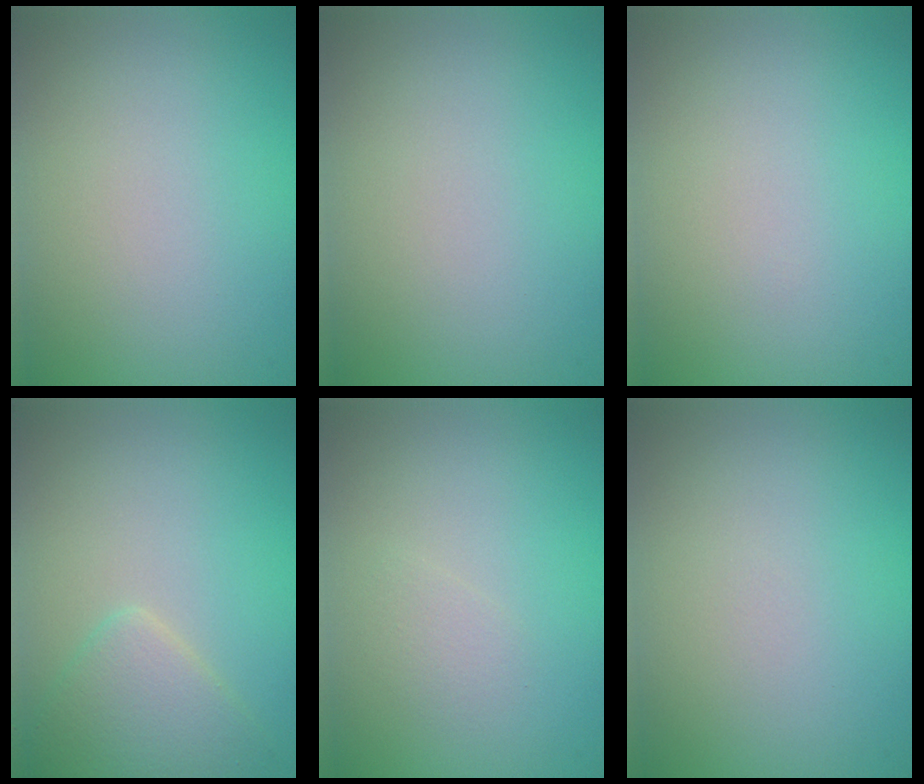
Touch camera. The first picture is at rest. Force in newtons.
{"total": 0.0}
{"total": 0.0}
{"total": 3.4, "press": 3.4, "slide": 0.1}
{"total": 0.9, "press": 0.9, "slide": 0.0}
{"total": 0.0}